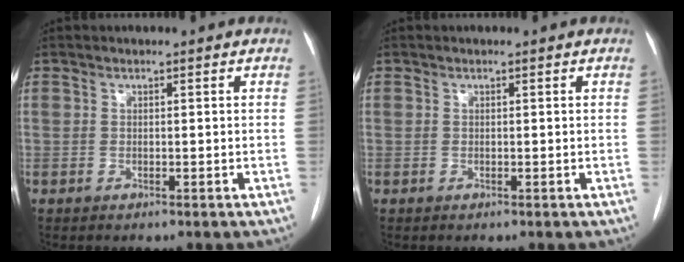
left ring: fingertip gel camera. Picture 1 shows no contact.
{"total": 0.0}